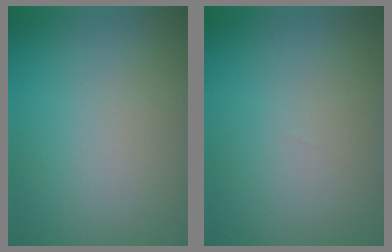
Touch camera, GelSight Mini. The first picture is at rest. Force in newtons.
{"total": 0.0}